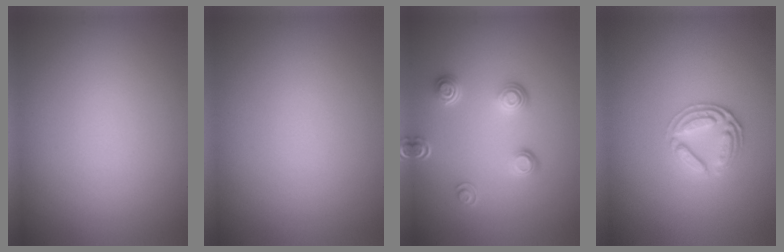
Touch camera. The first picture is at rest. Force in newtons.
{"total": 0.0}
{"total": 2.6, "press": 1.7, "slide": 2.0}
{"total": 2.6, "press": 2.5, "slide": 0.8}